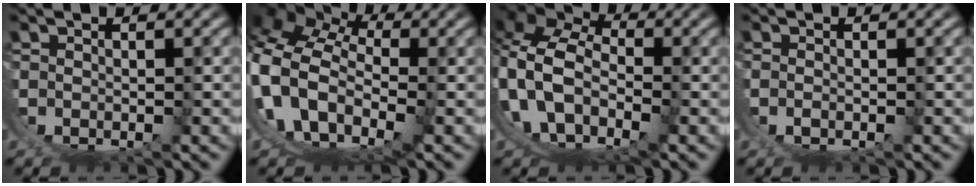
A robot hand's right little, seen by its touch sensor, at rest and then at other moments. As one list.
[{"total": 14.7, "force": [1.8, 12.2, 7.9], "torque": [-0.220, -0.051, 0.027]}, {"total": 16.8, "force": [1.0, 14.7, 8.0], "torque": [-0.246, -0.058, 0.009]}, {"total": 0.7, "force": [0.3, 0.2, 0.6], "torque": [-0.014, 0.000, 0.007]}]